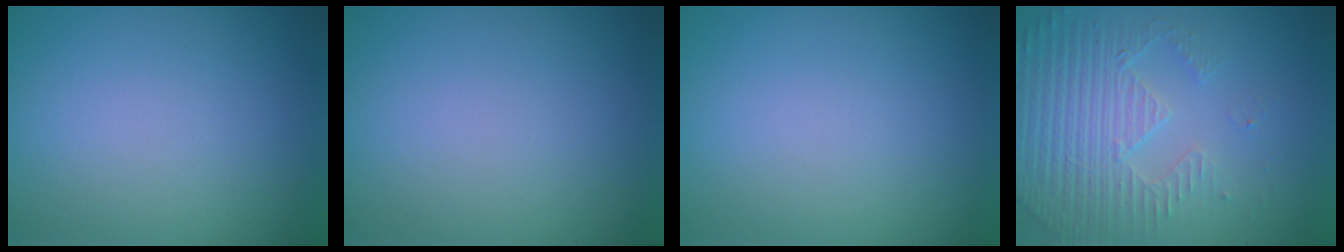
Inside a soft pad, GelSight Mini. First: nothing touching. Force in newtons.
{"total": 0.0}
{"total": 0.0}
{"total": 5.0, "press": 3.7, "slide": 3.4}